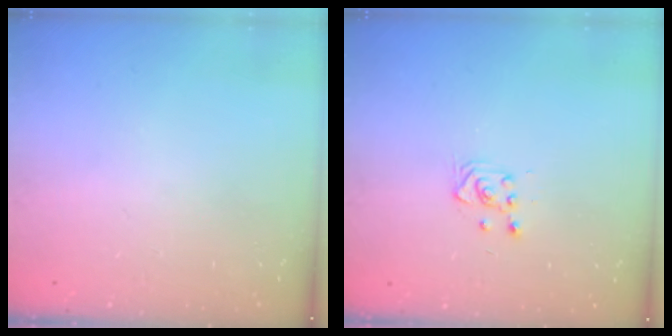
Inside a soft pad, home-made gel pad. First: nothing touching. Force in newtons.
{"total": 2.8, "press": 2.7, "slide": 0.7}